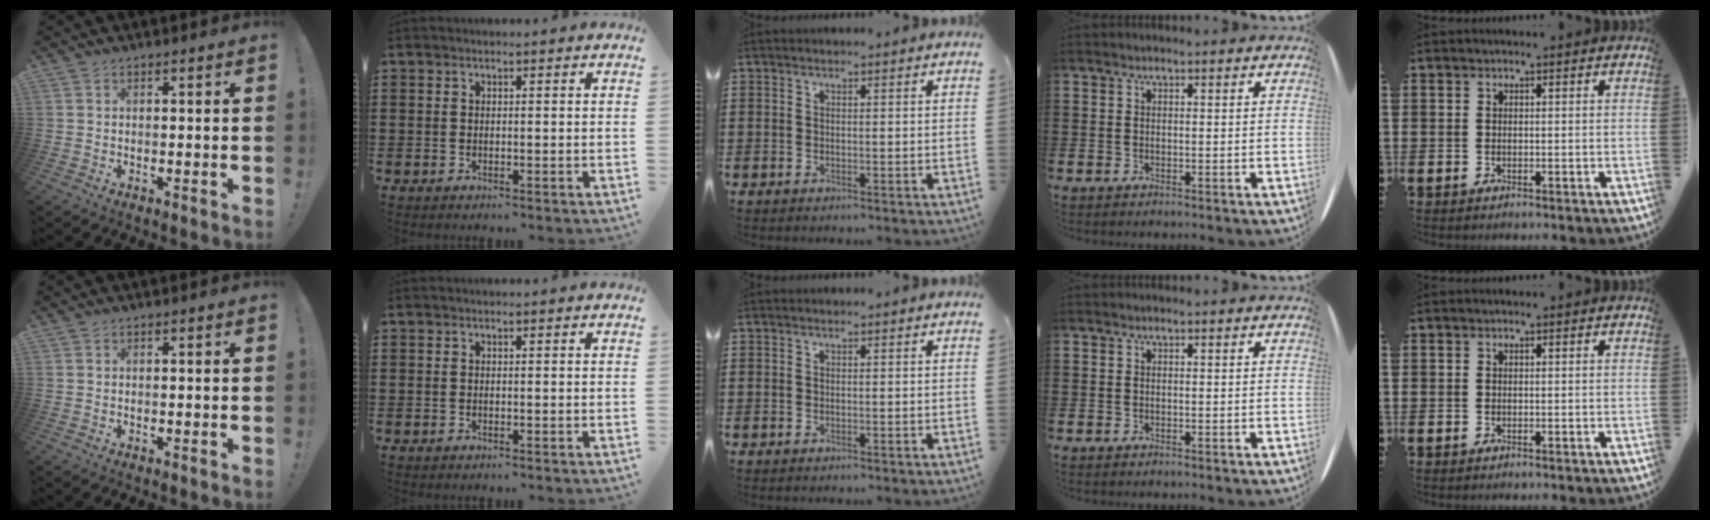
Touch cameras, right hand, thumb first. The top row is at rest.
{}